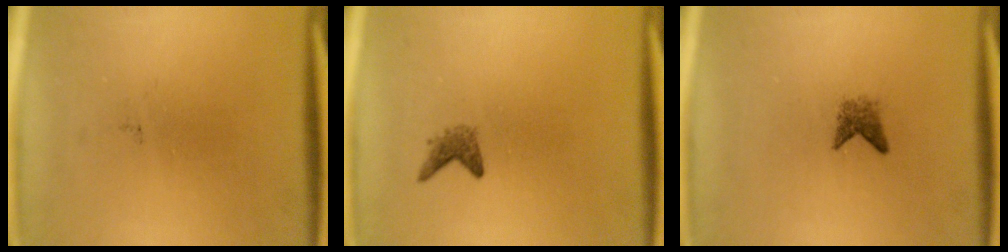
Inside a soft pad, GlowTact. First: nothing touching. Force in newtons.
{"total": 1.4}
{"total": 1.6}